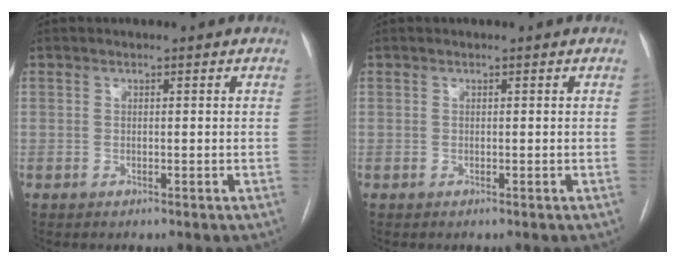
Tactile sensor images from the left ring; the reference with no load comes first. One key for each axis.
{"total": 0.0}